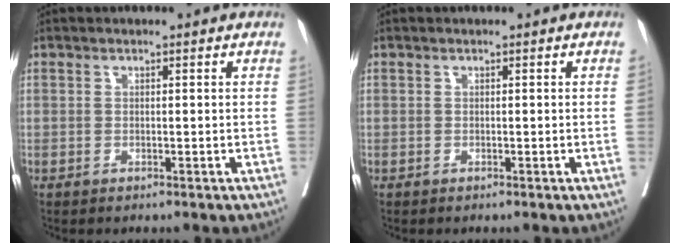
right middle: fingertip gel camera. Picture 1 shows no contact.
{"total": 0.6, "force": [0.0, -0.3, 0.6], "torque": [-0.002, 0.002, -0.001]}